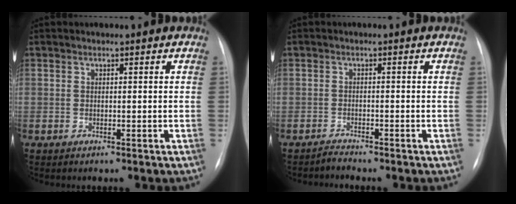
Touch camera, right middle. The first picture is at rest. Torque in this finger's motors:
{"motor_torque": [-0.36, -0.43, 0.00, -0.01]}